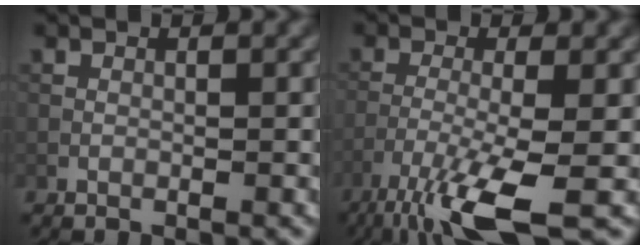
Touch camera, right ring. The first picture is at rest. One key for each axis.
{"total": 8.2, "fx": -4.7, "fy": 1.4, "fz": 6.6, "tx": -0.123, "ty": -0.010, "tz": -0.099}